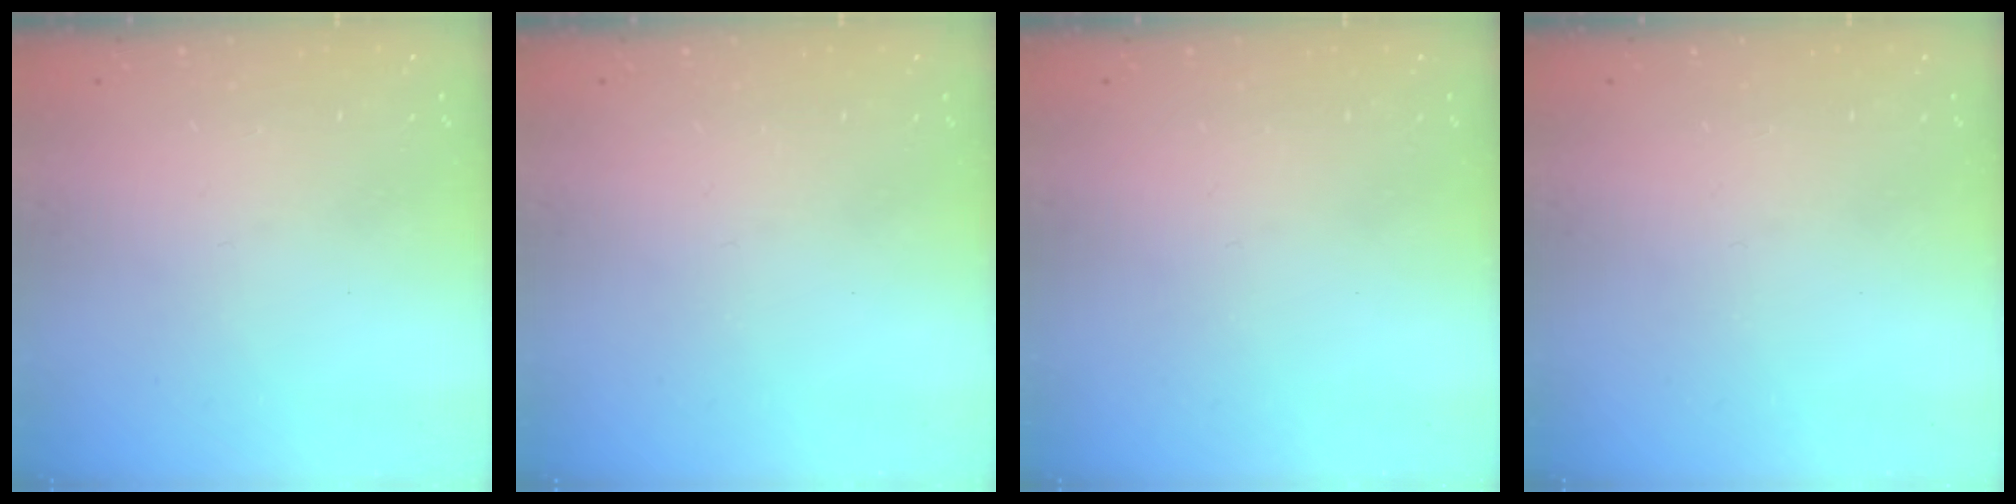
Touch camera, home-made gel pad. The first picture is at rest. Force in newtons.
{"total": 0.0}
{"total": 0.0}
{"total": 0.0}